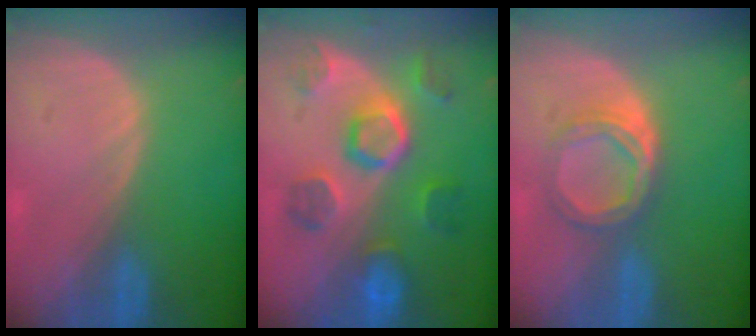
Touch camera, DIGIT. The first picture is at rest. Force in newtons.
{"total": 8.9, "press": 8.9, "slide": 0.7}
{"total": 5.5, "press": 5.0, "slide": 2.4}